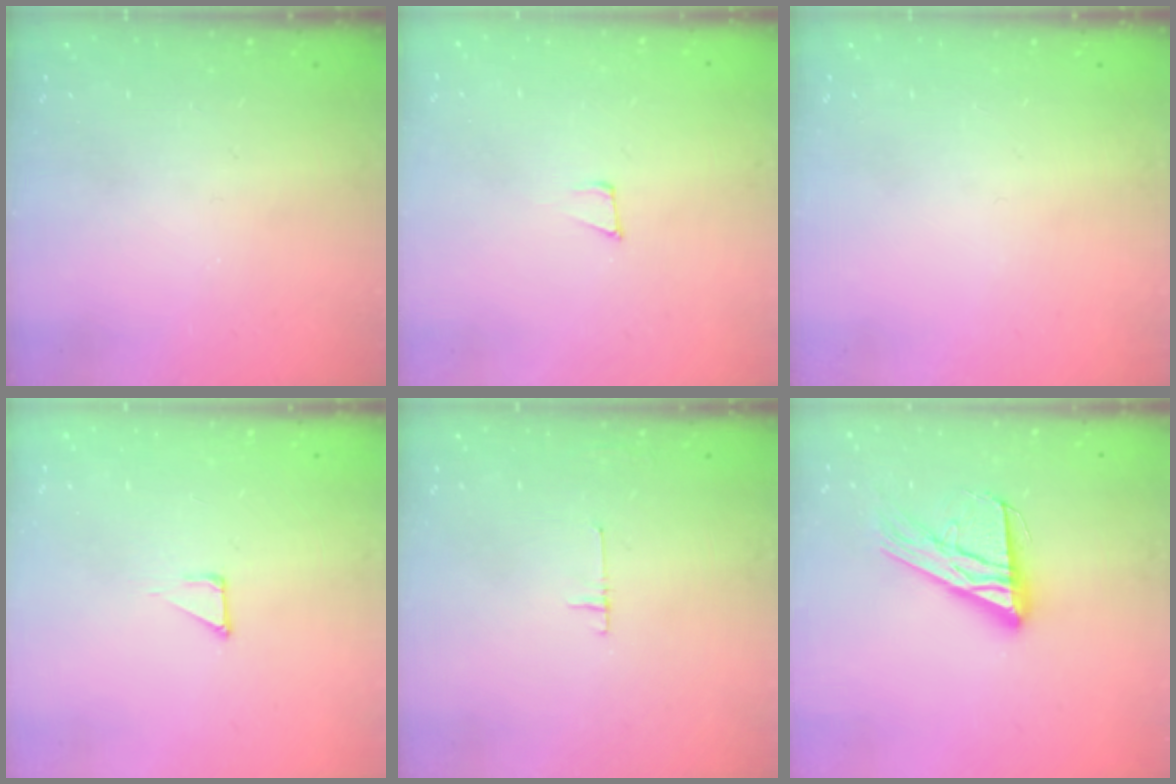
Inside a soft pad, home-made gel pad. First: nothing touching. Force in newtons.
{"total": 4.3, "press": 4.2, "slide": 1.0}
{"total": 0.0}
{"total": 2.7, "press": 2.7, "slide": 0.3}
{"total": 4.5, "press": 4.5, "slide": 0.4}
{"total": 16.7, "press": 16.6, "slide": 1.6}